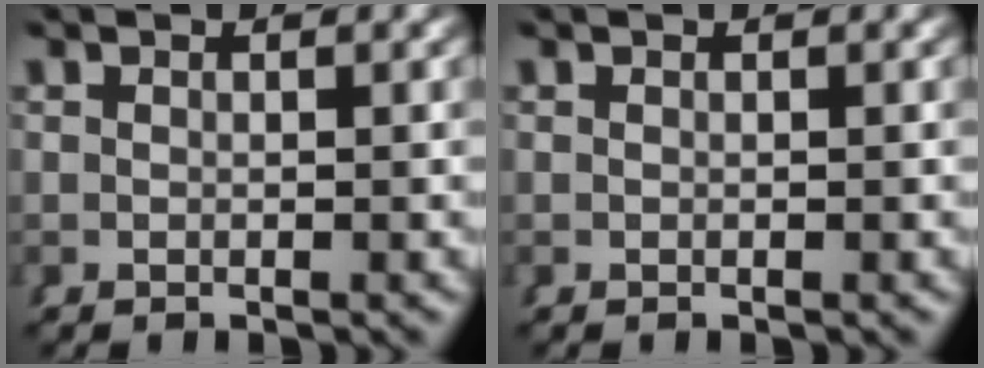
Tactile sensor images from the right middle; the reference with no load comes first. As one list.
[{"total": 0.0}]